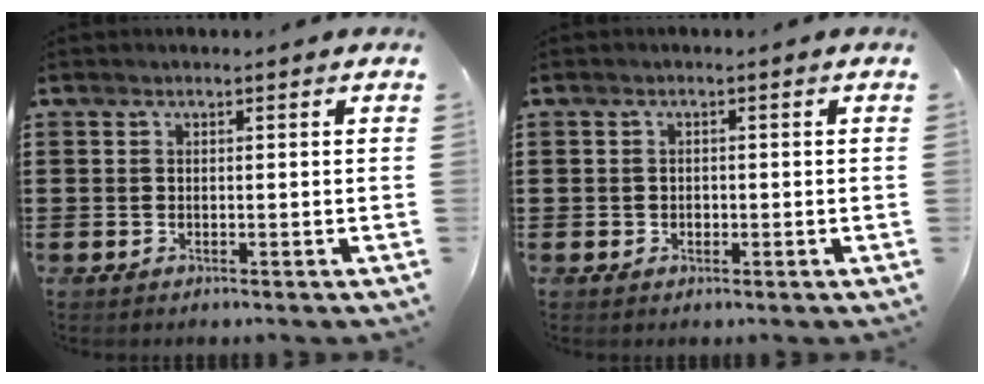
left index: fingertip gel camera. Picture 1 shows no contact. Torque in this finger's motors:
{"motor_torque": [0.64, 1.36, 0.00, 0.00]}